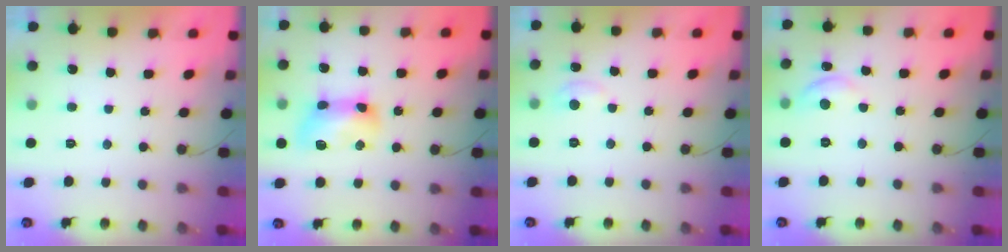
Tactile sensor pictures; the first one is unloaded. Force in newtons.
{"total": 9.6, "press": 9.5, "slide": 0.7}
{"total": 5.9, "press": 5.8, "slide": 0.8}
{"total": 5.8, "press": 5.7, "slide": 0.6}